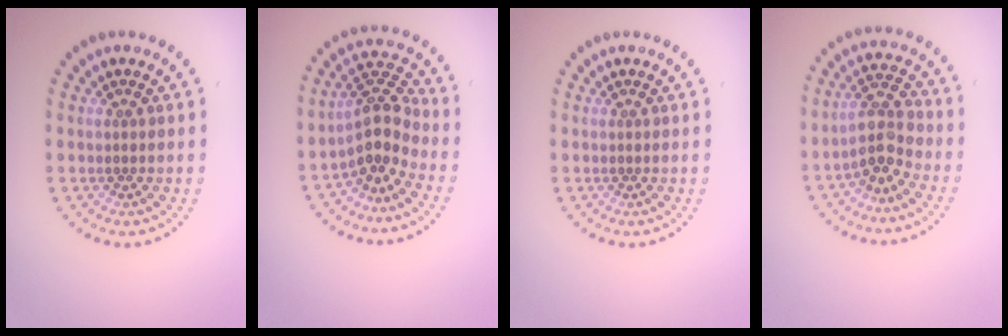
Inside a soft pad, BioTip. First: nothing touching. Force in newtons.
{"total": 3.8, "press": 3.0, "slide": 2.3}
{"total": 0.0}
{"total": 3.4, "press": 2.9, "slide": 1.7}